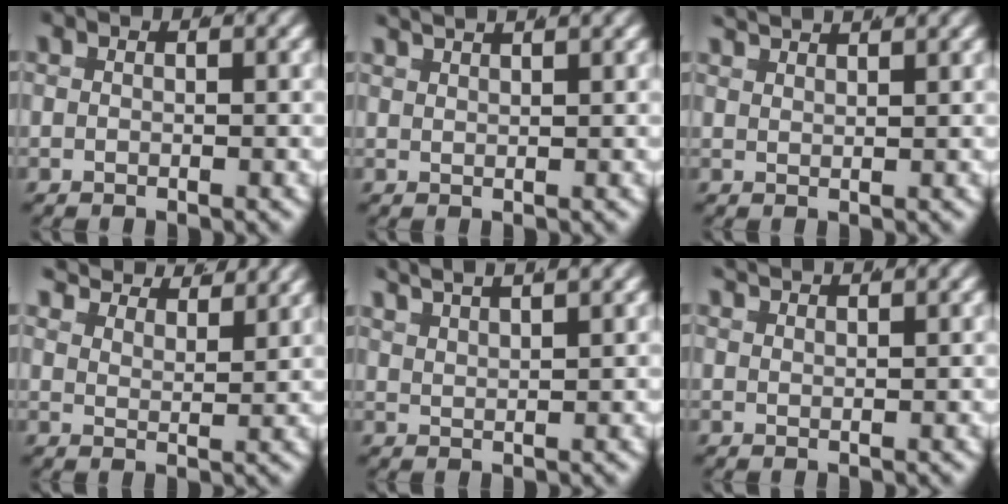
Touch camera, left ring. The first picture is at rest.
{"total": 2.6, "force": [2.5, 0.2, 0.8], "torque": [-0.010, 0.009, 0.041]}
{"total": 2.6, "force": [2.5, 0.1, 0.6], "torque": [-0.010, 0.006, 0.043]}
{"total": 5.0, "force": [4.5, 1.4, 1.8], "torque": [-0.028, 0.005, 0.069]}
{"total": 4.6, "force": [3.9, 1.5, 2.0], "torque": [-0.039, 0.013, 0.060]}
{"total": 2.2, "force": [2.2, 0.0, 0.4], "torque": [-0.006, 0.006, 0.038]}